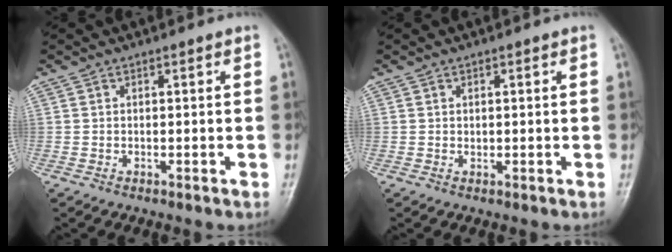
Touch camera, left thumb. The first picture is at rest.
{"total": 0.7, "force": [0.2, 0.6, 0.3], "torque": [-0.002, 0.000, 0.003]}